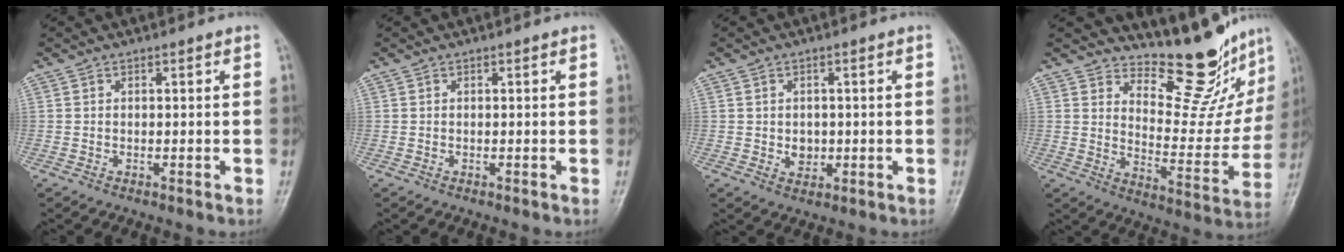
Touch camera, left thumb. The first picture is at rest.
{"total": 0.0}
{"total": 3.1, "force": [-0.1, 2.6, 1.7], "torque": [-0.012, 0.000, 0.004]}
{"total": 15.9, "force": [13.9, 5.0, 5.9], "torque": [-0.036, -0.124, 0.195]}